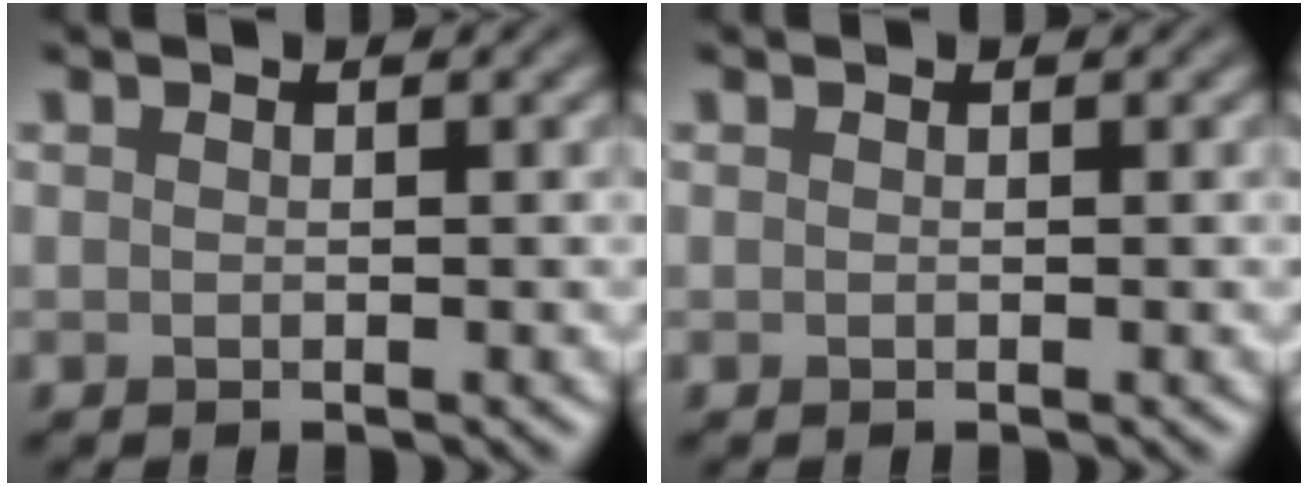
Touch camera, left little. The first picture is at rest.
{"total": 0.0}